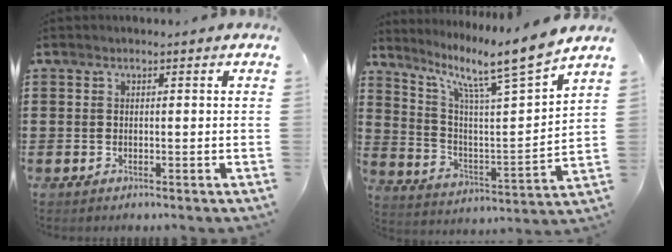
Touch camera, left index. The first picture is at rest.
{"total": 10.9, "force": [8.6, 0.9, 6.6], "torque": [-0.139, -0.064, 0.129]}